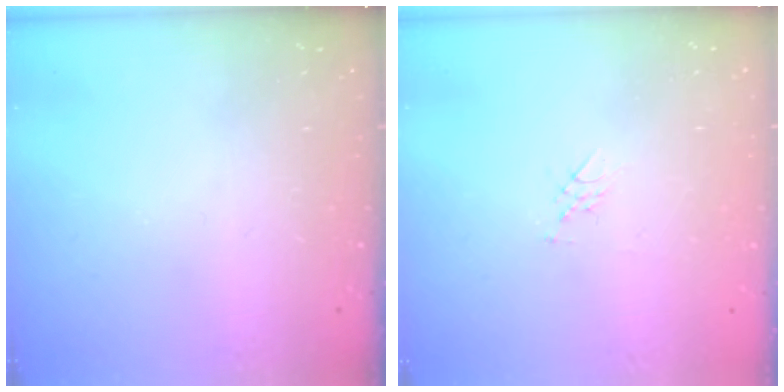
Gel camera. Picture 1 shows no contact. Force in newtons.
{"total": 3.5, "press": 3.3, "slide": 1.1}